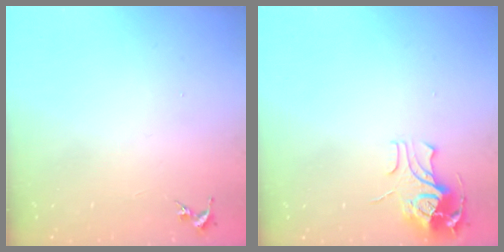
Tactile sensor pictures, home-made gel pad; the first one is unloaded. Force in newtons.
{"total": 9.9, "press": 9.9, "slide": 1.2}